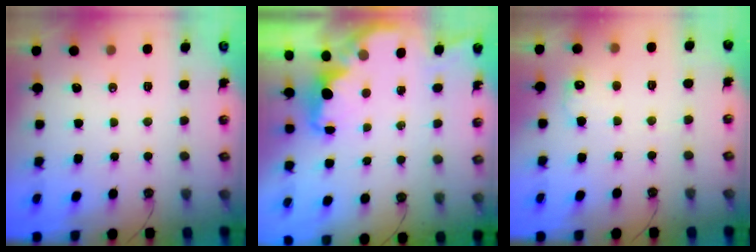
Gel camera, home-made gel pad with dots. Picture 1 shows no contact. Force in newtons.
{"total": 2.0, "press": 1.8, "slide": 0.8}
{"total": 6.0, "press": 6.0, "slide": 0.5}